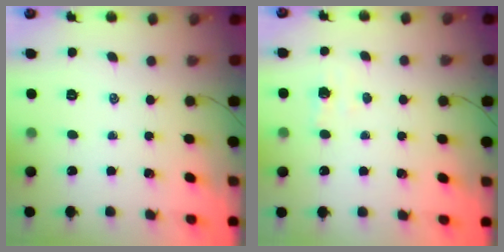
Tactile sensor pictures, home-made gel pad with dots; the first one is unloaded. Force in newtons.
{"total": 1.8, "press": 1.7, "slide": 0.6}